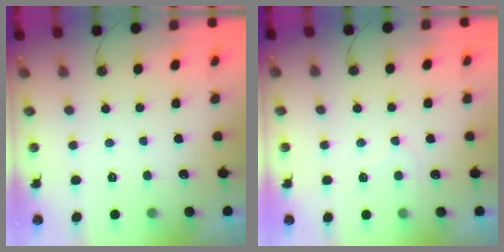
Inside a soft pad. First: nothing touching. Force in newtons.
{"total": 5.3, "press": 5.3, "slide": 0.5}